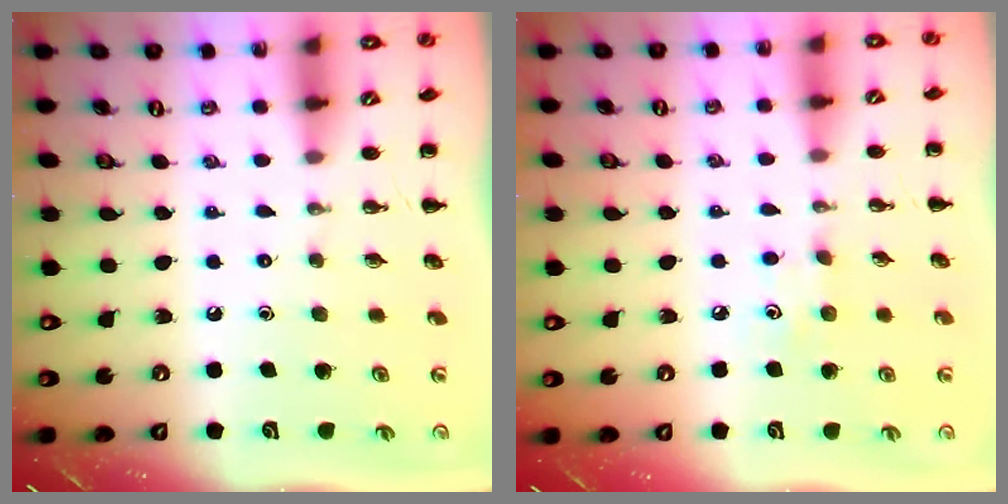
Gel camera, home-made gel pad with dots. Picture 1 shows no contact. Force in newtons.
{"total": 3.5, "press": 3.3, "slide": 1.1}